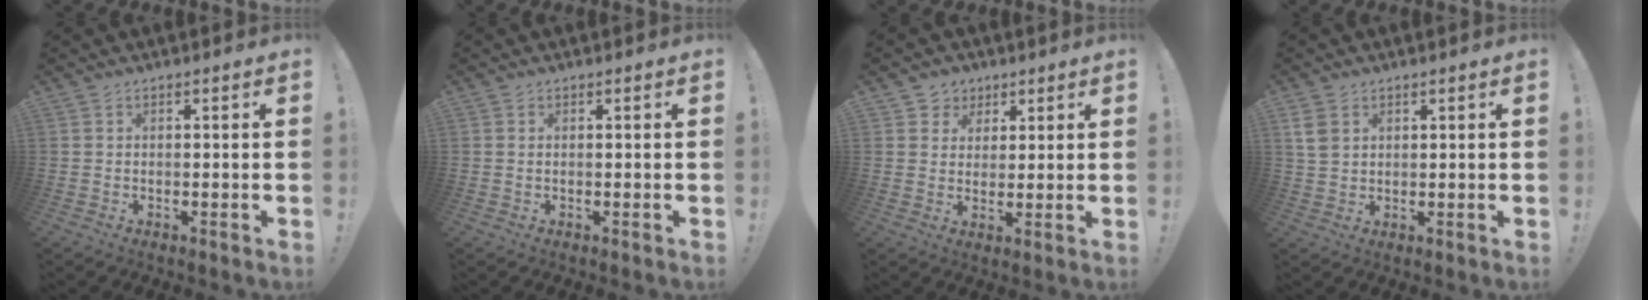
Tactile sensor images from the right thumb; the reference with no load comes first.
{"total": 0.0}
{"total": 5.6, "force": [2.3, 5.1, 0.4], "torque": [-0.005, -0.017, 0.045]}
{"total": 5.1, "force": [2.2, 3.5, 3.0], "torque": [-0.061, -0.001, 0.044]}